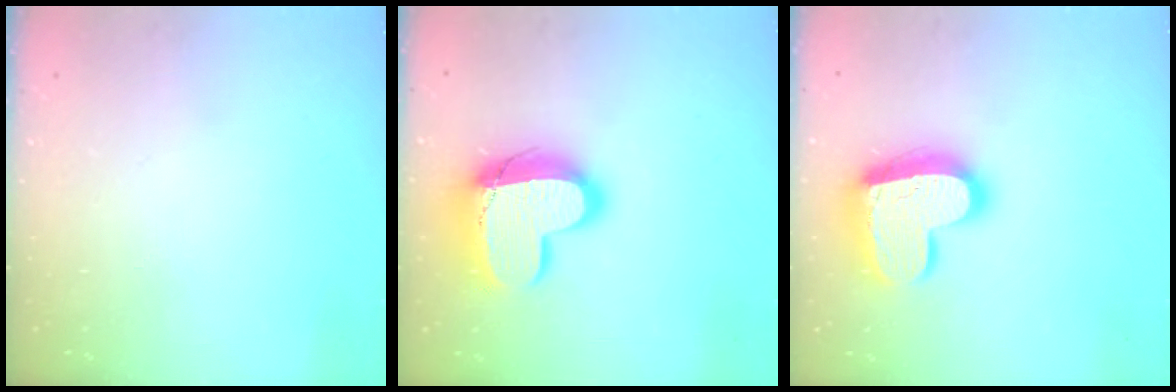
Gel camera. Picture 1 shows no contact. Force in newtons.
{"total": 16.7, "press": 16.7, "slide": 1.5}
{"total": 17.7, "press": 17.7, "slide": 1.0}